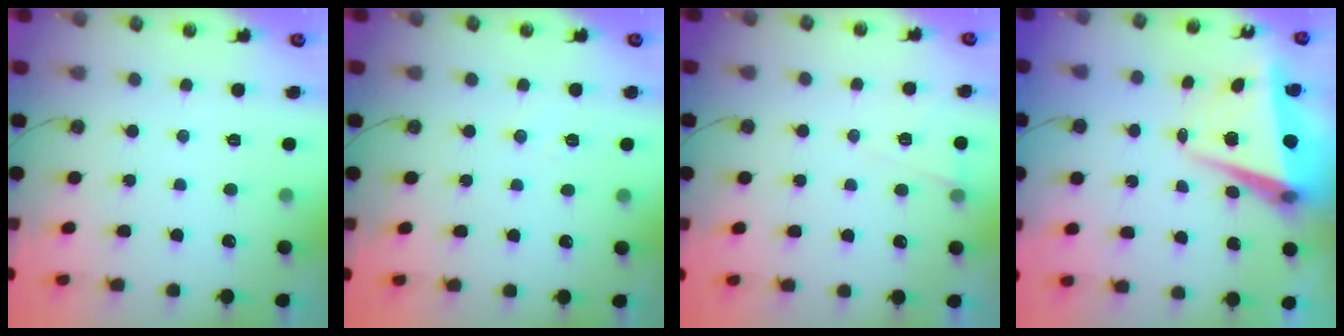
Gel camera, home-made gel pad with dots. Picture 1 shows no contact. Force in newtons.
{"total": 4.4, "press": 4.2, "slide": 1.2}
{"total": 5.5, "press": 3.3, "slide": 4.5}
{"total": 6.2, "press": 5.9, "slide": 1.8}